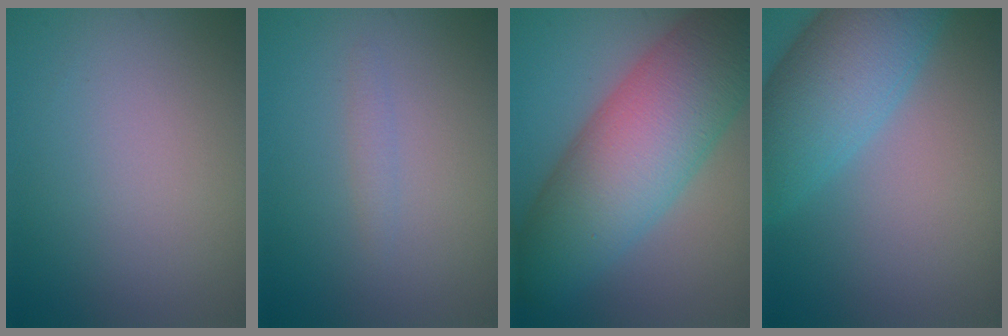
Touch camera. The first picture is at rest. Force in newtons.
{"total": 0.8, "press": 0.8, "slide": 0.0}
{"total": 12.2, "press": 12.2, "slide": 0.2}
{"total": 8.8, "press": 8.8, "slide": 0.3}